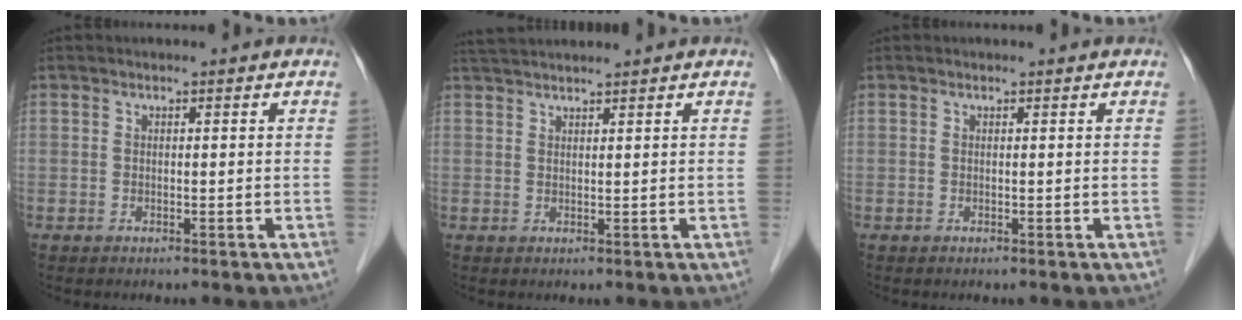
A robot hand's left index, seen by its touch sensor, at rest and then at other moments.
{"total": 6.1, "force": [5.7, -0.3, 2.3], "torque": [-0.039, 0.036, 0.098]}
{"total": 0.5, "force": [0.5, 0.0, 0.1], "torque": [-0.005, -0.001, 0.006]}